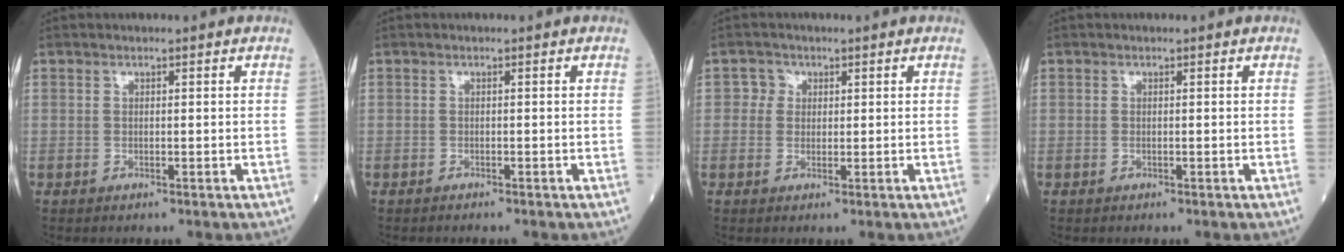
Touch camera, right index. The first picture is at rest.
{"total": 0.0}
{"total": 2.0, "force": [0.5, 1.9, 0.3], "torque": [0.003, 0.001, 0.002]}
{"total": 0.0}